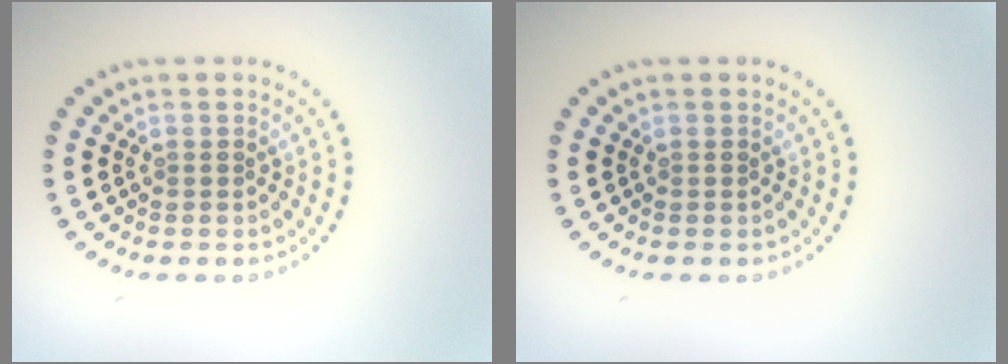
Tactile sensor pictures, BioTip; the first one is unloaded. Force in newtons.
{"total": 0.0}